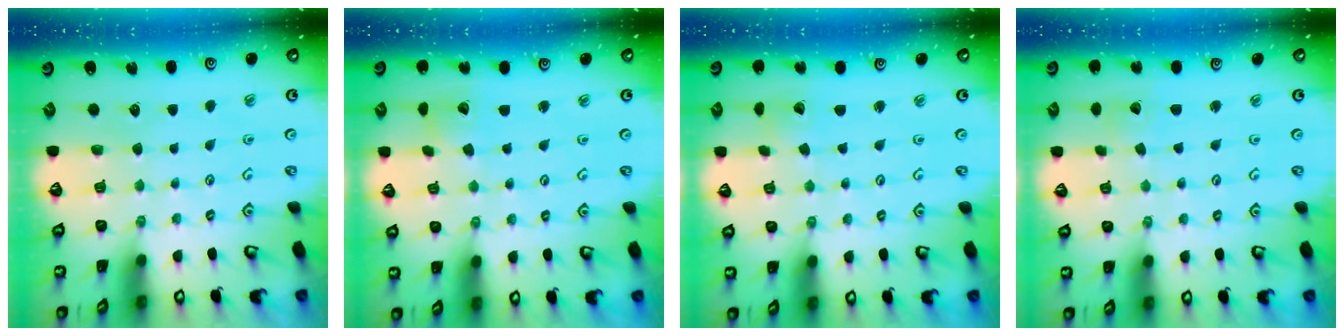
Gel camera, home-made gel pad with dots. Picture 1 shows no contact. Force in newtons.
{"total": 2.1, "press": 2.1, "slide": 0.3}
{"total": 2.0, "press": 2.0, "slide": 0.1}
{"total": 1.6, "press": 1.6, "slide": 0.1}